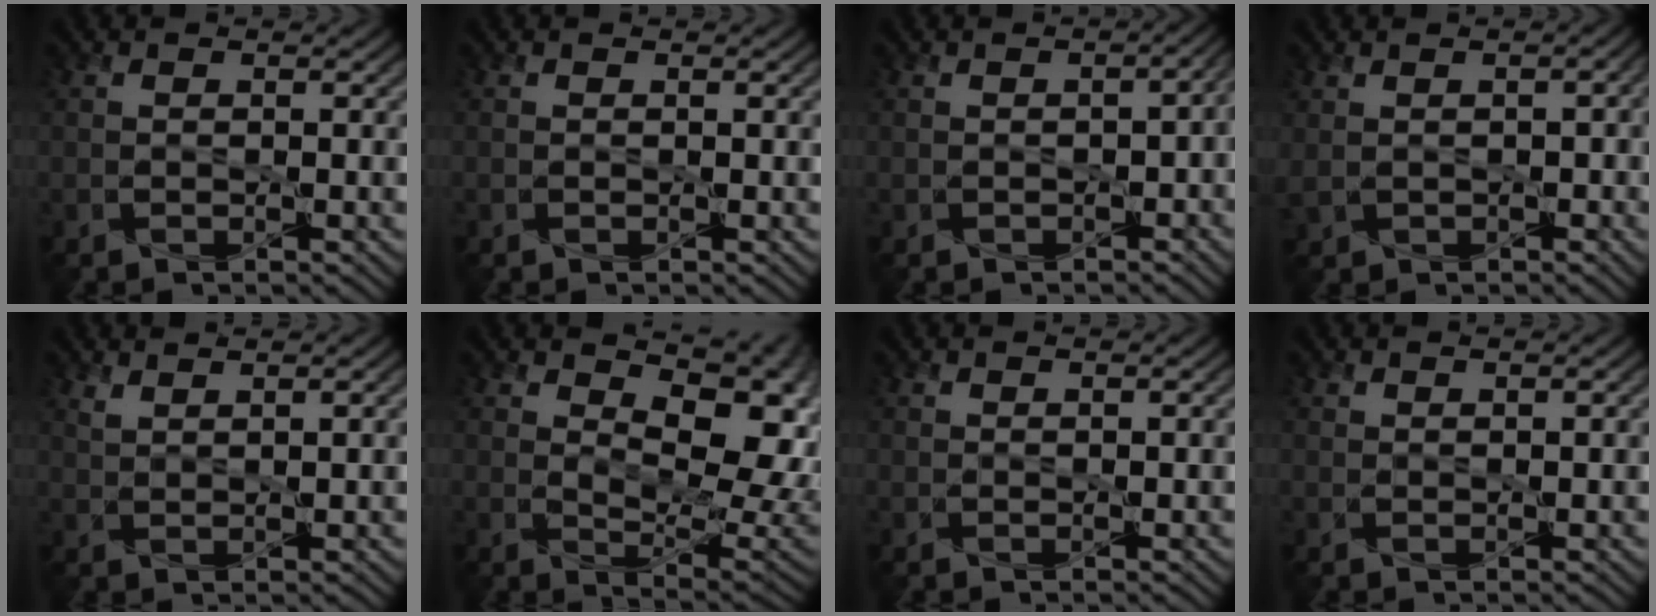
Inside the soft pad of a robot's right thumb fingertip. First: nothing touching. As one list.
[{"total": 0.0}, {"total": 2.3, "force": [-1.1, 1.4, 1.4], "torque": [-0.021, -0.012, -0.013]}, {"total": 2.7, "force": [0.1, 2.0, 1.8], "torque": [-0.046, -0.009, 0.009]}, {"total": 2.1, "force": [1.8, 0.6, 1.1], "torque": [-0.028, -0.003, 0.044]}, {"total": 13.1, "force": [4.3, 7.1, 10.1], "torque": [-0.146, -0.006, 0.072]}, {"total": 0.6, "force": [0.6, 0.1, 0.1], "torque": [-0.004, -0.002, 0.015]}, {"total": 0.9, "force": [0.8, 0.3, 0.2], "torque": [-0.007, -0.001, 0.020]}]